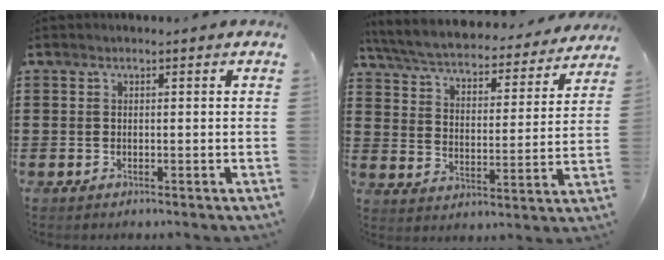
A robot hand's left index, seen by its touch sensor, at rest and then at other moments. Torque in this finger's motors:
{"motor_torque": [1.92, -0.22, 1.05, 0.21]}